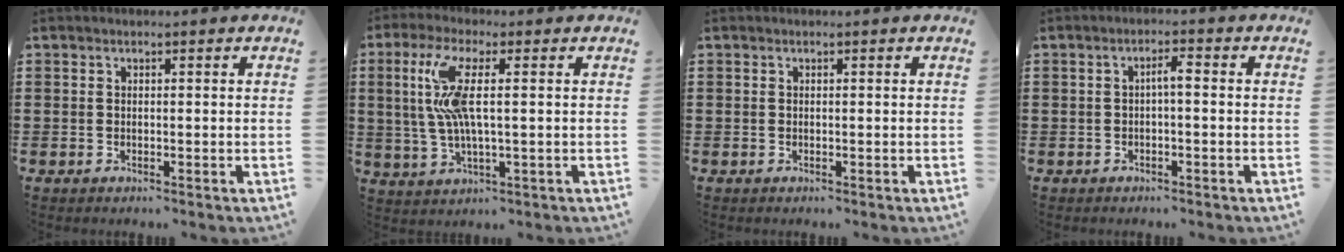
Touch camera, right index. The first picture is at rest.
{"total": 8.6, "force": [1.4, 1.8, 8.3], "torque": [-0.194, -0.012, 0.012]}
{"total": 0.0}
{"total": 2.1, "force": [-0.3, 0.3, 2.1], "torque": [-0.039, 0.004, -0.009]}